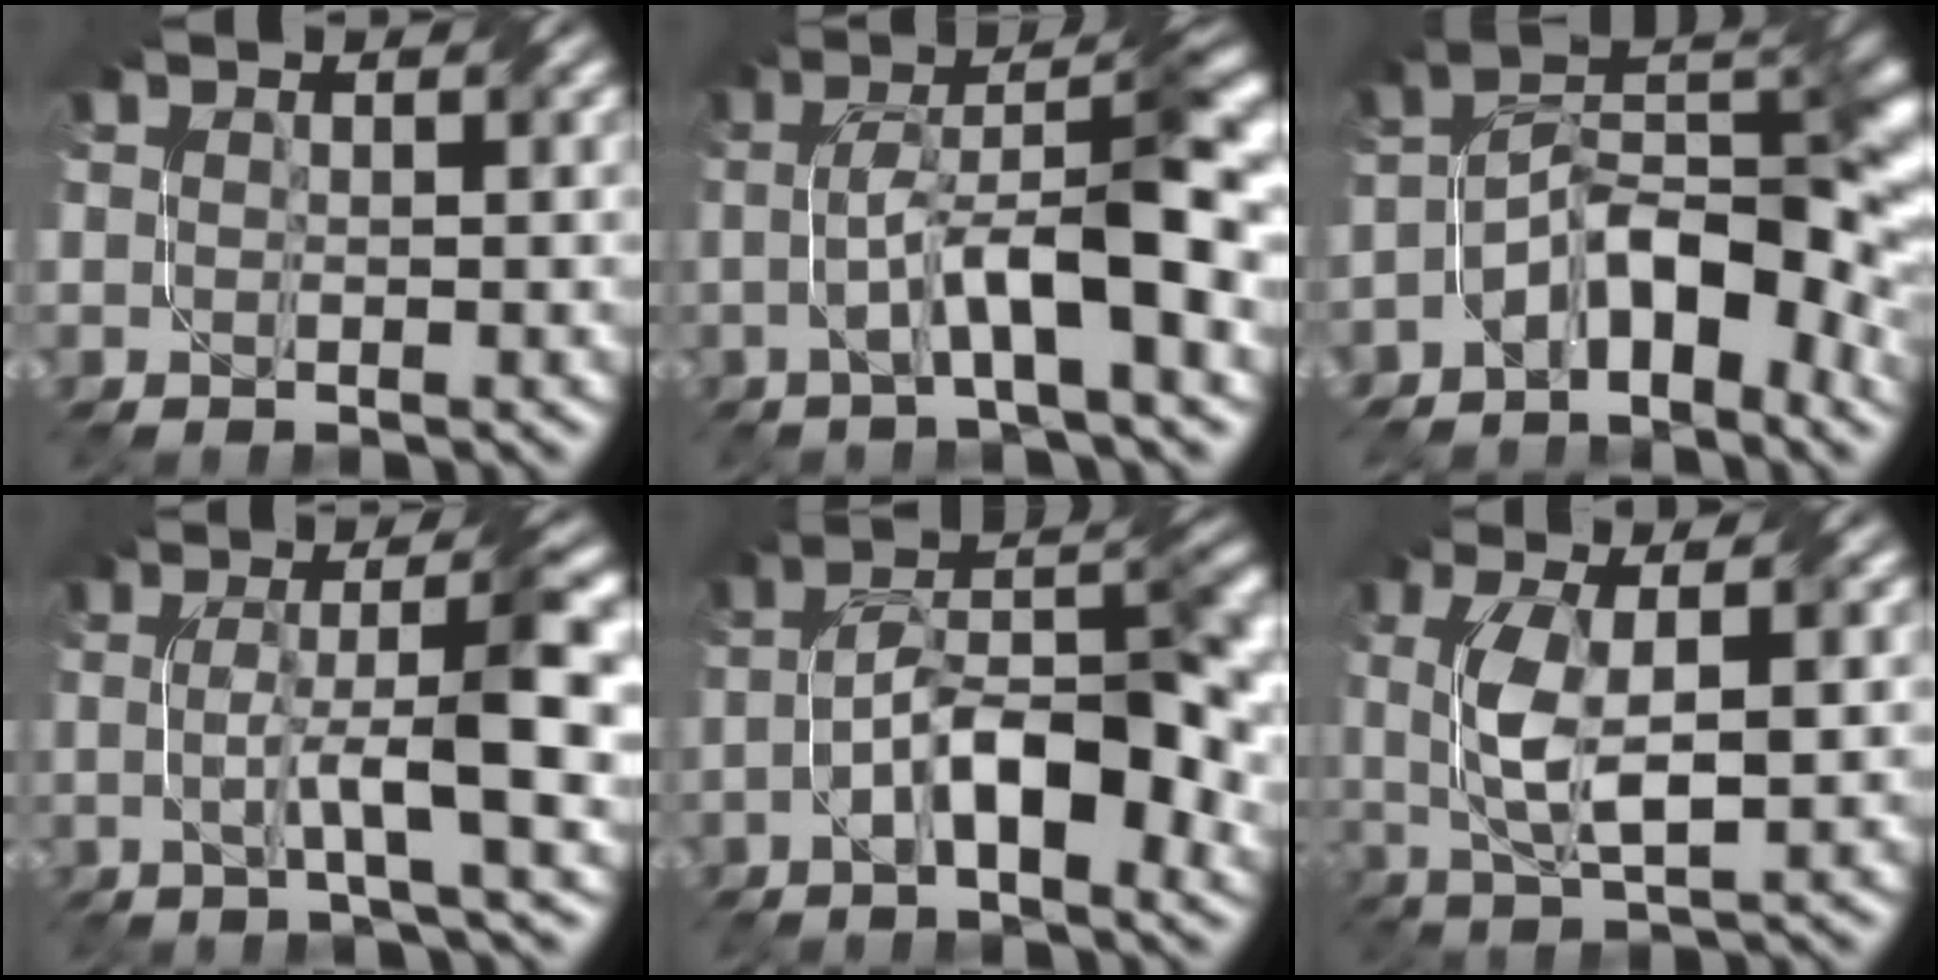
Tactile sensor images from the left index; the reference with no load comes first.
{"total": 8.4, "force": [-1.1, 1.7, 8.2], "torque": [-0.131, 0.022, -0.024]}
{"total": 9.8, "force": [-4.1, 5.0, 7.3], "torque": [-0.096, 0.018, -0.081]}
{"total": 7.3, "force": [-0.1, 1.0, 7.2], "torque": [-0.114, 0.009, -0.001]}
{"total": 9.9, "force": [-3.1, 3.7, 8.7], "torque": [-0.136, 0.020, -0.055]}
{"total": 5.1, "force": [0.5, 1.6, 4.8], "torque": [-0.104, 0.003, 0.011]}